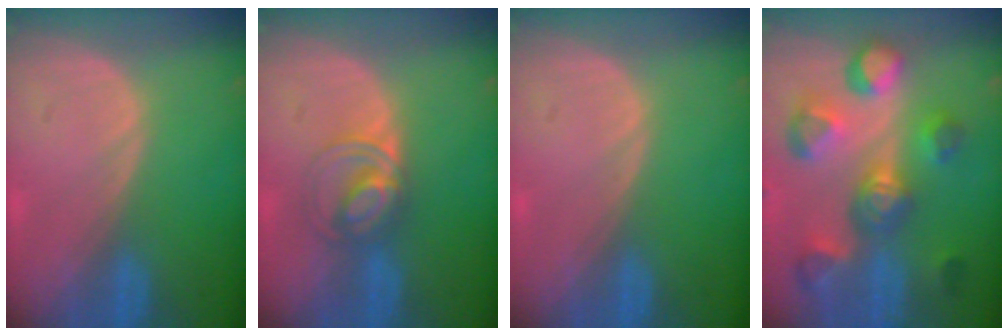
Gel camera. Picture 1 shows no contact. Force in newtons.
{"total": 5.0, "press": 5.0, "slide": 0.5}
{"total": 0.0}
{"total": 11.0, "press": 9.9, "slide": 4.7}